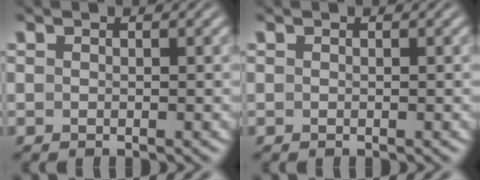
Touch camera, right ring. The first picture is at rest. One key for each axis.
{"total": 0.0}